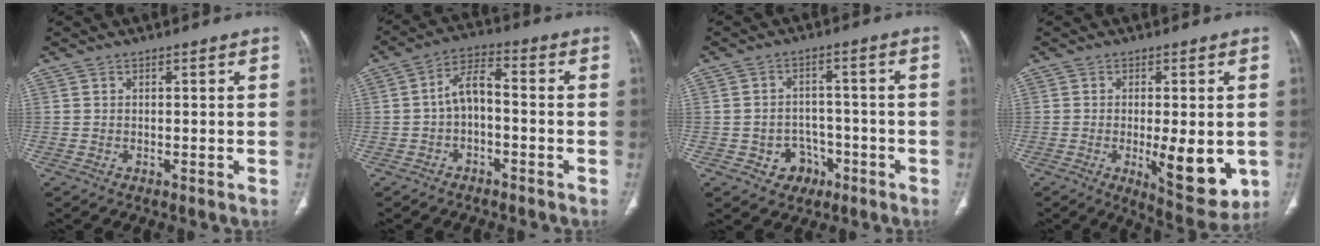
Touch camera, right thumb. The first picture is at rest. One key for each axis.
{"total": 6.3, "fx": -1.3, "fy": 3.5, "fz": 5.1, "tx": -0.087, "ty": 0.034, "tz": -0.032}
{"total": 6.0, "fx": -2.8, "fy": 5.0, "fz": 1.8, "tx": 0.003, "ty": 0.030, "tz": -0.033}
{"total": 11.7, "fx": -2.2, "fy": 4.1, "fz": 10.7, "tx": -0.134, "ty": -0.022, "tz": -0.020}